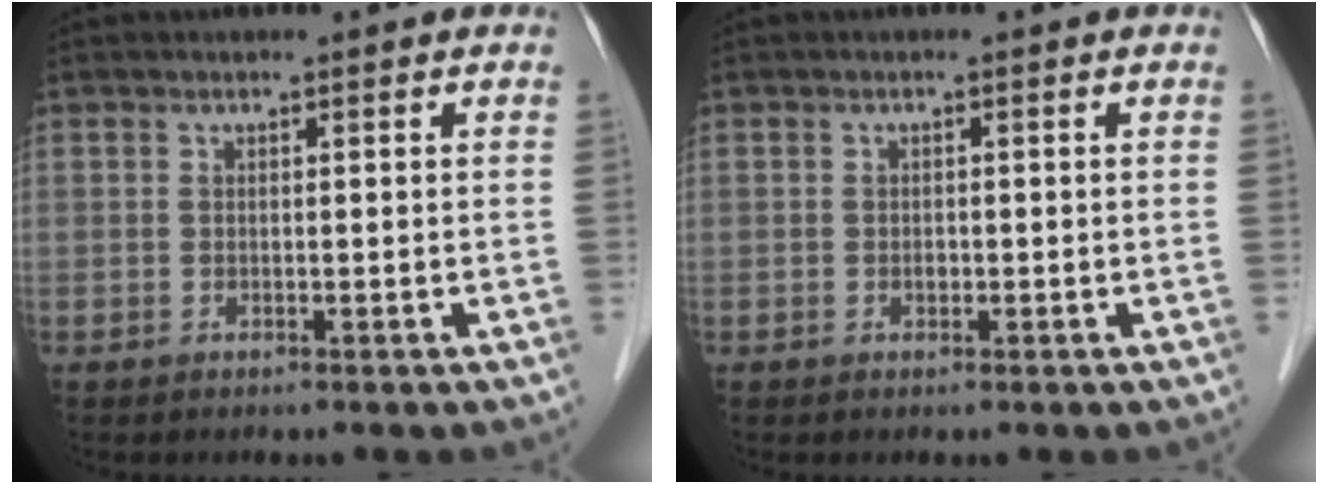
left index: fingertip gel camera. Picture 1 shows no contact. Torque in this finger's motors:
{"motor_torque": [0.07, 0.05, -0.01, 0.00]}